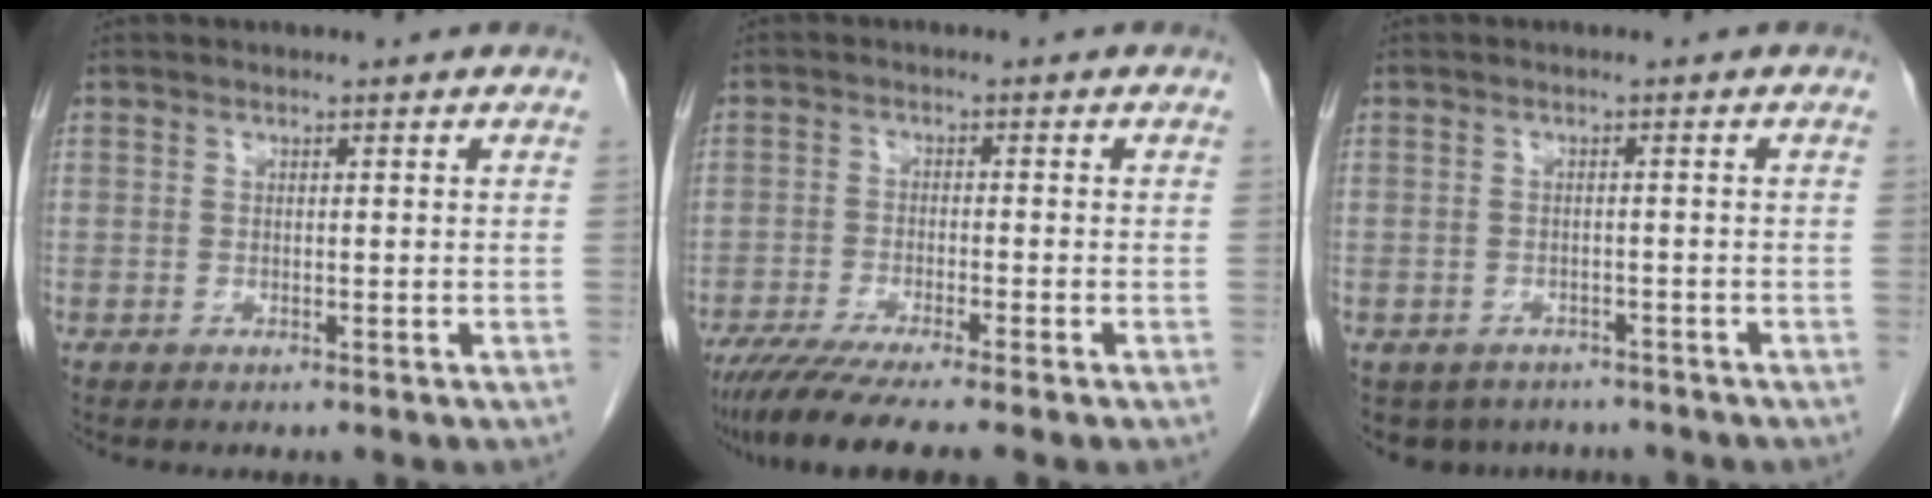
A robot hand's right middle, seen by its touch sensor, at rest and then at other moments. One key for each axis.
{"total": 8.7, "fx": -6.9, "fy": -0.2, "fz": 5.3, "tx": -0.080, "ty": -0.023, "tz": -0.112}
{"total": 6.2, "fx": -5.1, "fy": 3.5, "fz": 0.7, "tx": -0.001, "ty": 0.006, "tz": -0.062}